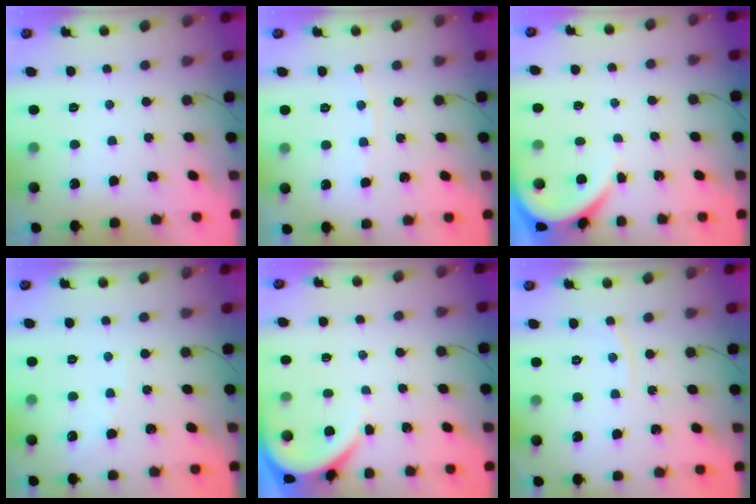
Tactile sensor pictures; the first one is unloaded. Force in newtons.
{"total": 2.9, "press": 2.8, "slide": 0.4}
{"total": 3.7, "press": 3.6, "slide": 0.2}
{"total": 2.7, "press": 2.6, "slide": 0.4}
{"total": 3.7, "press": 3.6, "slide": 0.2}
{"total": 2.7, "press": 2.7, "slide": 0.4}